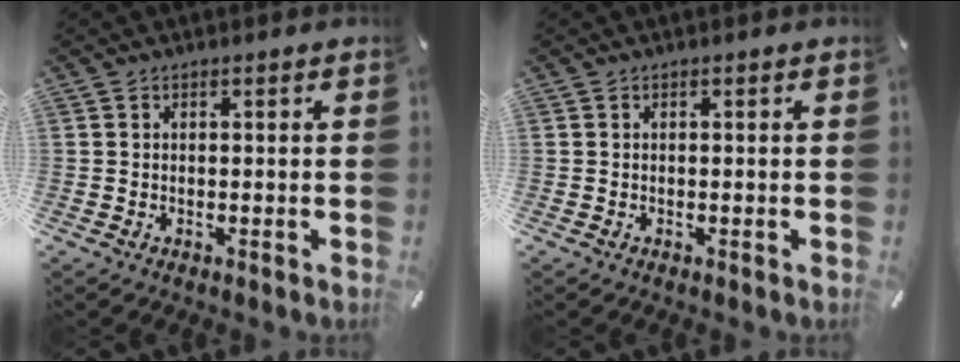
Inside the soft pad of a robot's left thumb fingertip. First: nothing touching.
{"total": 0.0}